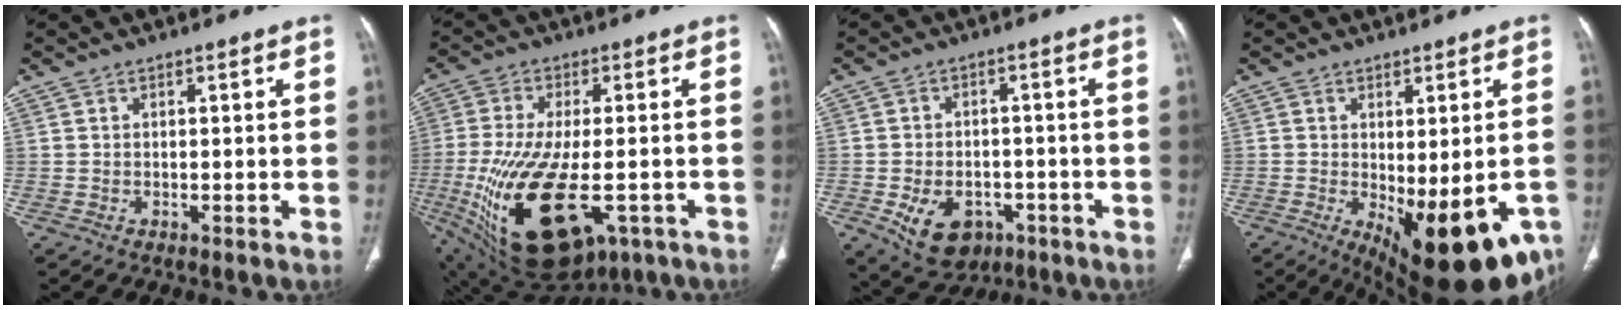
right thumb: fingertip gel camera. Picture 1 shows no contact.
{"total": 23.3, "force": [-7.4, 10.8, 19.2], "torque": [-0.414, -0.028, -0.102]}
{"total": 10.5, "force": [-4.2, 7.4, 6.1], "torque": [-0.086, 0.019, -0.050]}
{"total": 18.0, "force": [-7.2, 7.3, 14.8], "torque": [-0.162, -0.010, -0.083]}